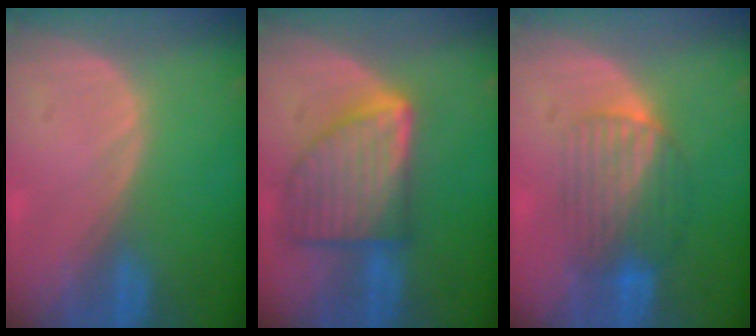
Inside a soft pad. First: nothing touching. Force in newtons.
{"total": 9.4, "press": 9.3, "slide": 0.6}
{"total": 6.5, "press": 6.4, "slide": 1.0}